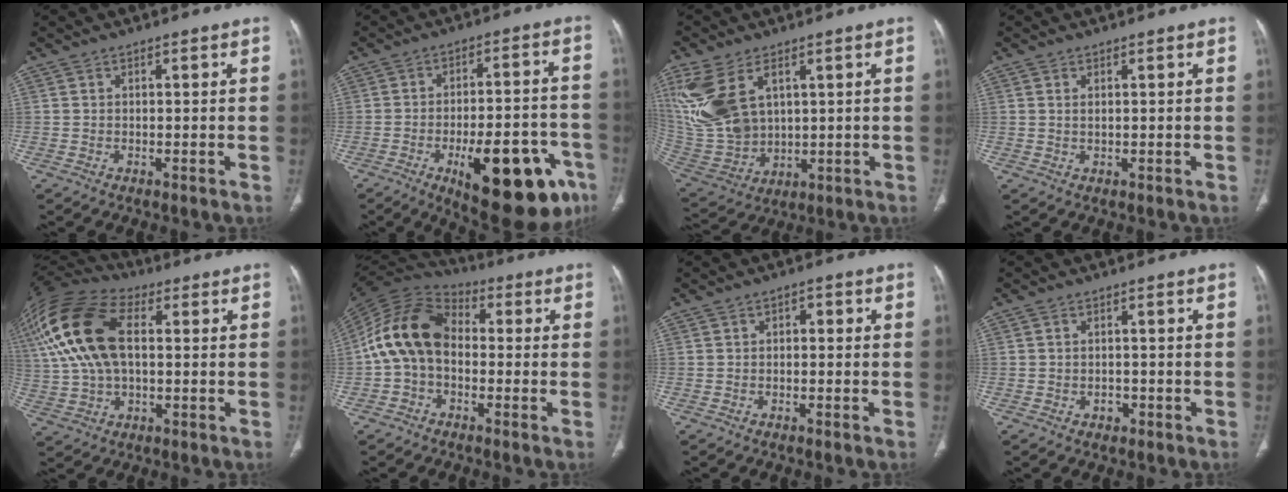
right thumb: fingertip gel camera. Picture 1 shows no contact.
{"total": 22.3, "force": [-9.9, 8.5, 18.1], "torque": [-0.188, 0.040, -0.124]}
{"total": 18.1, "force": [6.4, 11.2, 12.7], "torque": [-0.288, -0.019, 0.147]}
{"total": 1.2, "force": [0.5, 0.5, 1.0], "torque": [-0.022, -0.001, 0.012]}
{"total": 21.3, "force": [4.2, 12.2, 16.9], "torque": [-0.370, 0.017, 0.071]}
{"total": 14.2, "force": [-0.6, 10.1, 10.0], "torque": [-0.184, 0.036, -0.025]}
{"total": 1.7, "force": [0.1, 1.2, 1.2], "torque": [-0.006, 0.005, -0.005]}
{"total": 1.7, "force": [-0.6, 1.4, 0.9], "torque": [-0.010, 0.006, -0.006]}